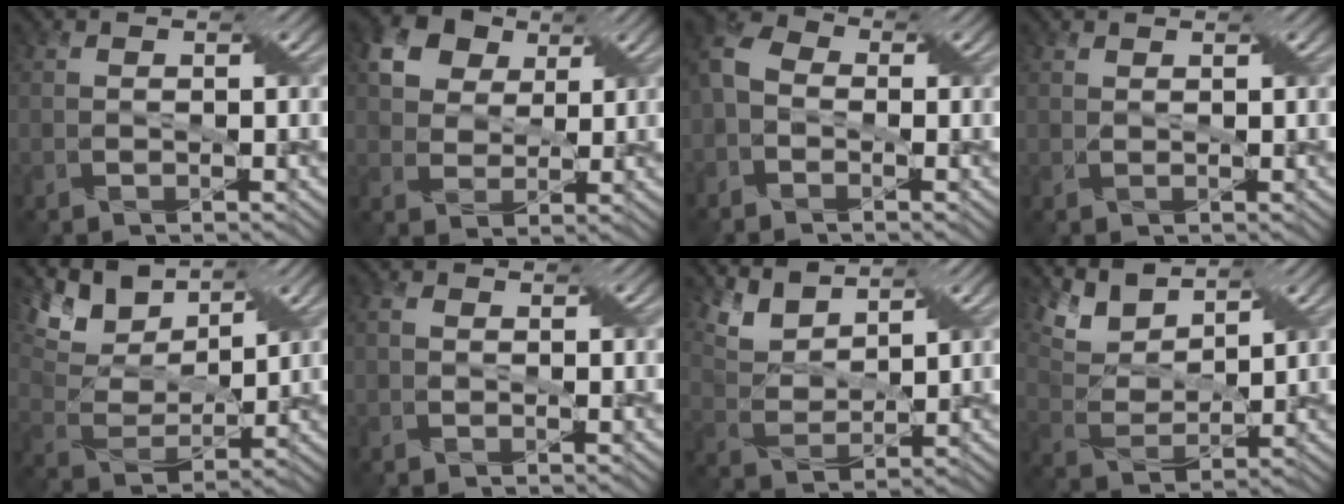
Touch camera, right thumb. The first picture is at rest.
{"total": 8.7, "force": [4.5, 6.3, 4.0], "torque": [-0.126, 0.019, 0.078]}
{"total": 5.0, "force": [-1.5, 3.7, 2.9], "torque": [-0.075, 0.004, -0.043]}
{"total": 0.7, "force": [0.6, 0.1, 0.1], "torque": [-0.006, 0.001, 0.014]}
{"total": 11.3, "force": [7.9, 5.1, 6.3], "torque": [-0.169, 0.014, 0.133]}
{"total": 1.3, "force": [-0.2, 1.1, 0.8], "torque": [-0.017, 0.005, -0.005]}
{"total": 5.9, "force": [4.7, 2.2, 2.9], "torque": [-0.080, 0.004, 0.095]}
{"total": 7.8, "force": [6.0, 2.9, 4.1], "torque": [-0.105, 0.010, 0.115]}